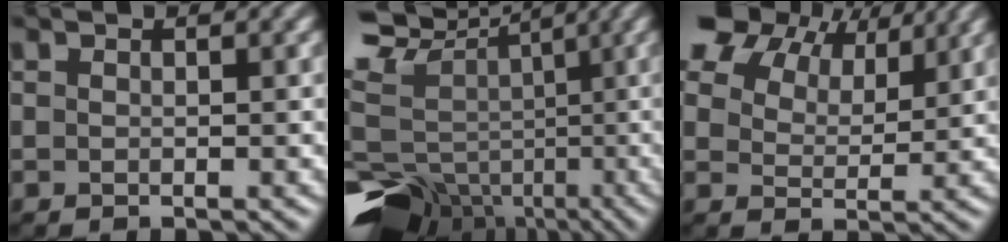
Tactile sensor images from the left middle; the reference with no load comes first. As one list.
[{"total": 11.1, "force": [-3.7, 8.2, 6.4], "torque": [-0.147, 0.006, -0.014]}, {"total": 8.4, "force": [6.3, 4.1, 3.9], "torque": [-0.084, 0.018, 0.099]}]